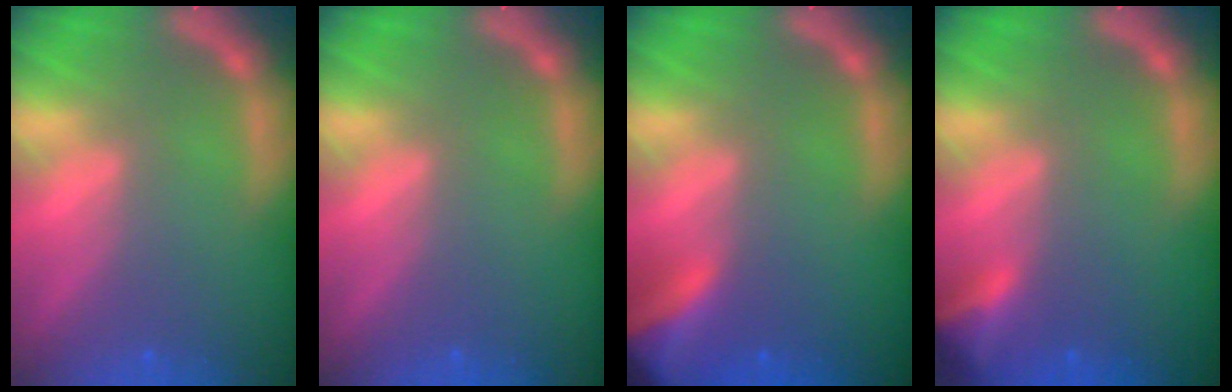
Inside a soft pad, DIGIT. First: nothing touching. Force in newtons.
{"total": 0.0}
{"total": 7.4}
{"total": 3.5}